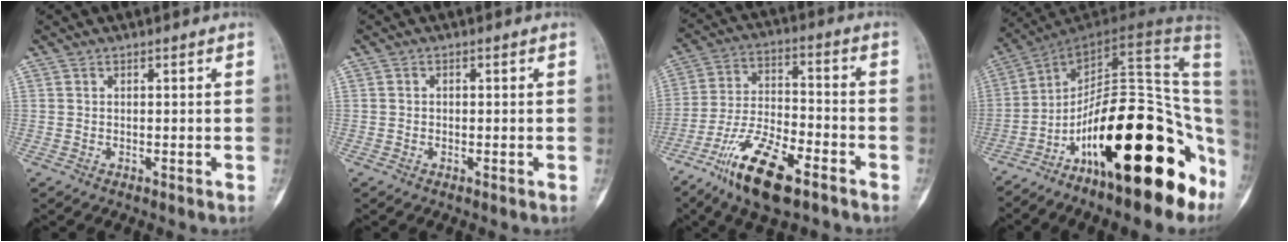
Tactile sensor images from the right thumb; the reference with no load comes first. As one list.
[{"total": 0.9, "force": [-0.2, 0.8, 0.1], "torque": [0.009, 0.005, -0.006]}, {"total": 15.8, "force": [-9.8, 5.8, 11.0], "torque": [-0.197, 0.051, -0.180]}, {"total": 24.7, "force": [-10.6, 8.3, 20.7], "torque": [-0.230, 0.084, -0.167]}]